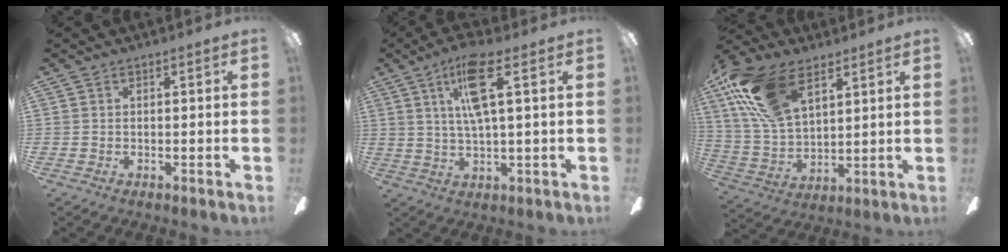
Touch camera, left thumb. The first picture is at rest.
{"total": 11.8, "force": [4.6, 2.9, 10.4], "torque": [-0.196, -0.001, 0.074]}
{"total": 20.1, "force": [10.5, 10.5, 13.6], "torque": [-0.300, -0.016, 0.189]}